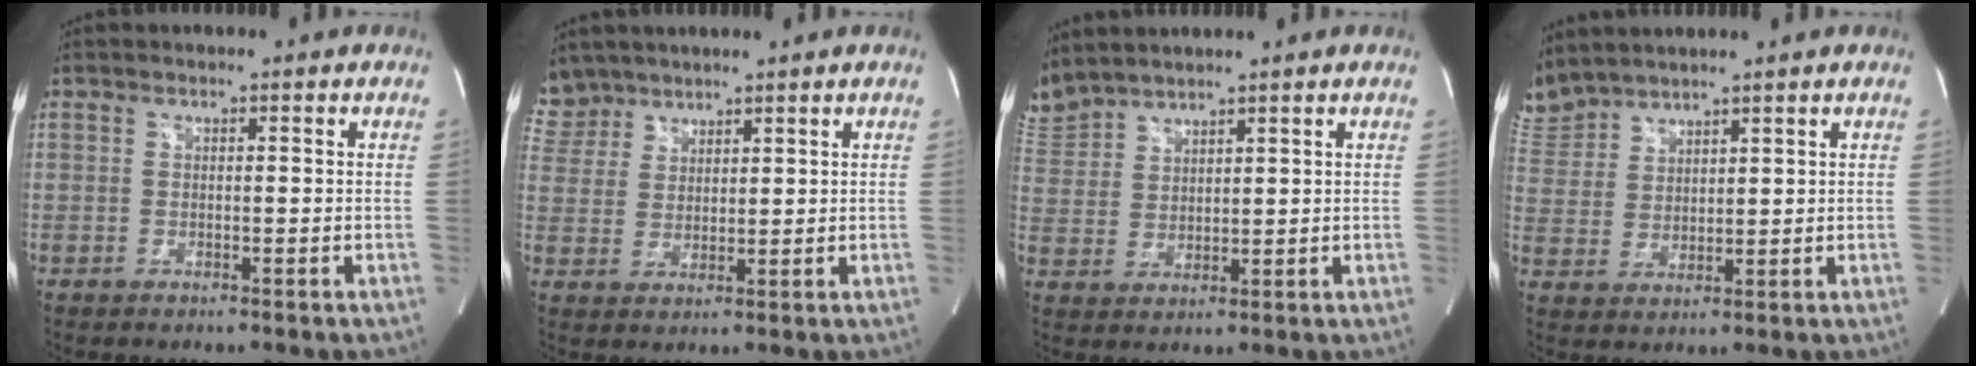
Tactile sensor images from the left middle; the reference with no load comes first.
{"total": 6.1, "force": [5.3, 3.0, -0.6], "torque": [0.012, 0.008, 0.113]}
{"total": 6.6, "force": [6.5, 1.1, 0.8], "torque": [-0.039, 0.019, 0.142]}
{"total": 7.0, "force": [6.8, 1.3, 0.6], "torque": [-0.035, 0.019, 0.151]}